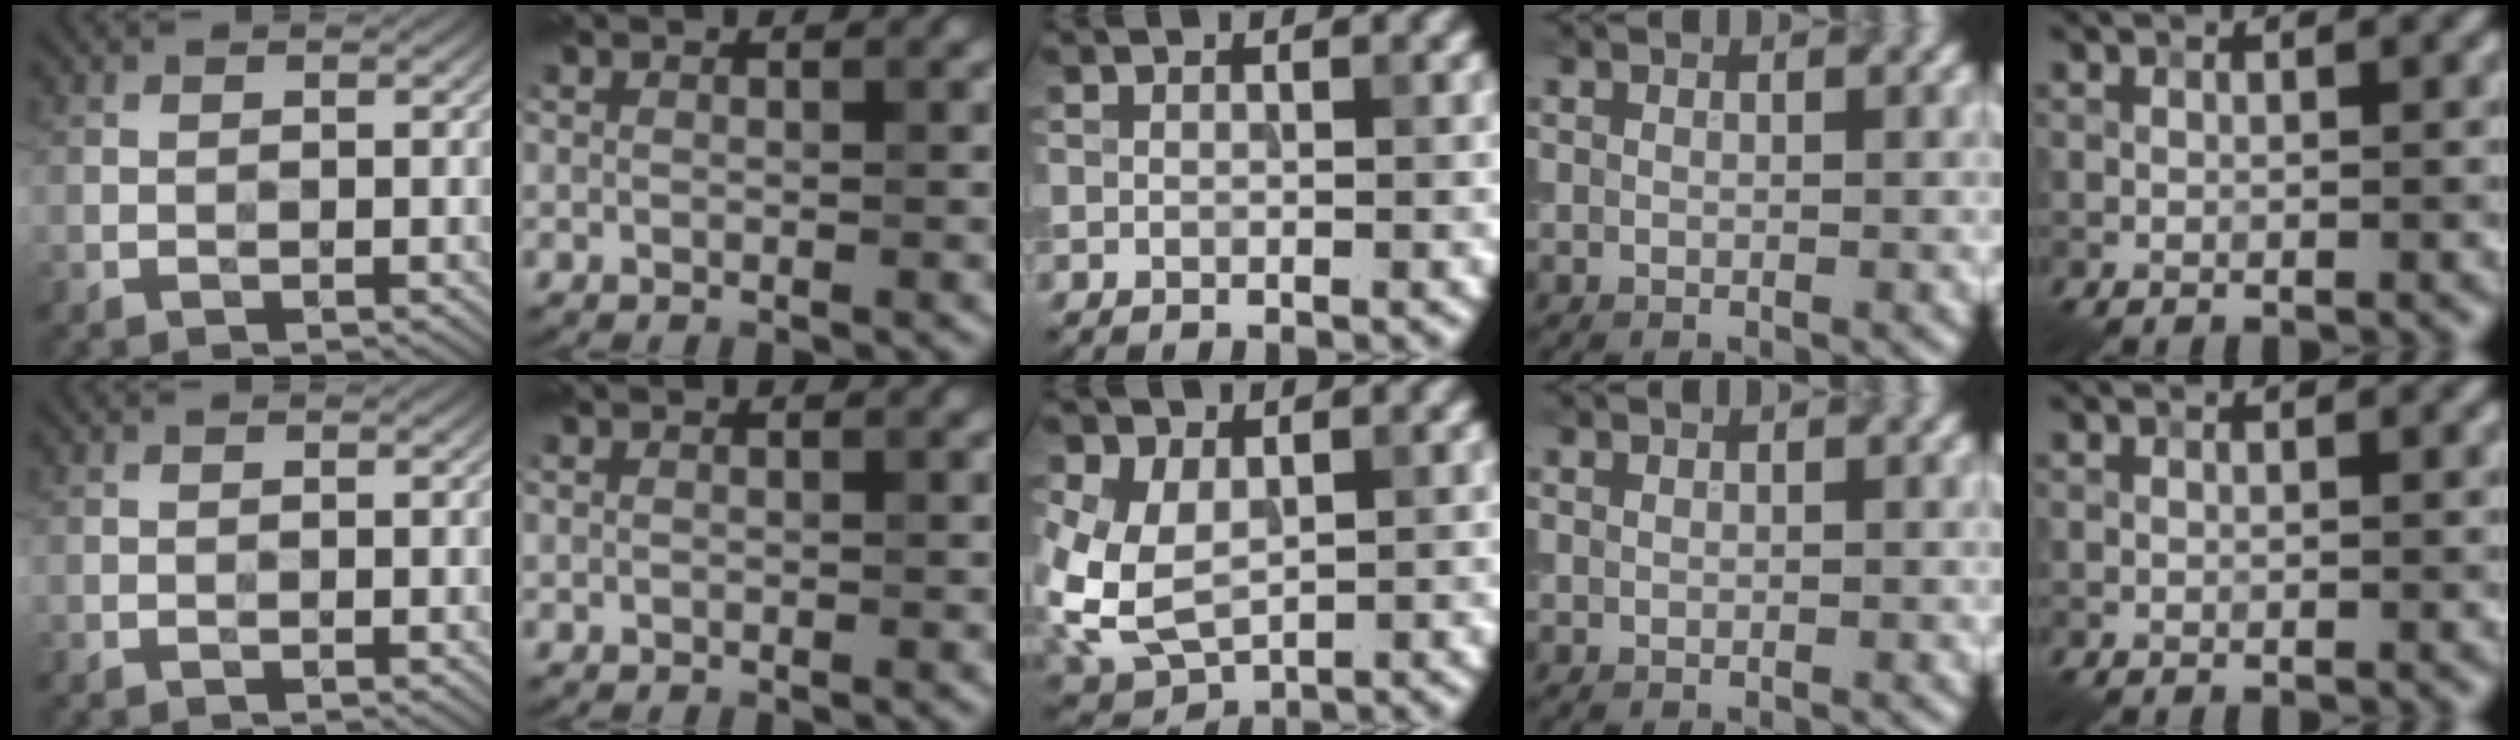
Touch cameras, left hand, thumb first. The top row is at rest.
{"middle": {"total": 6.0, "force": [0.4, 4.2, 4.3], "torque": [-0.108, -0.006, 0.010]}}